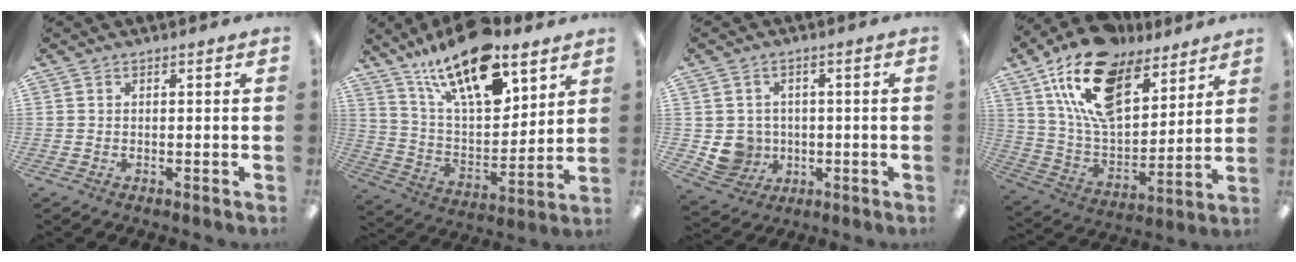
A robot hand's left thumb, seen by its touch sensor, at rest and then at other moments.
{"total": 22.2, "force": [14.9, 8.6, 14.0], "torque": [-0.254, -0.083, 0.256]}
{"total": 6.5, "force": [-0.2, 6.3, 1.5], "torque": [-0.038, 0.005, 0.005]}
{"total": 20.8, "force": [13.2, 10.8, 12.0], "torque": [-0.224, -0.068, 0.236]}